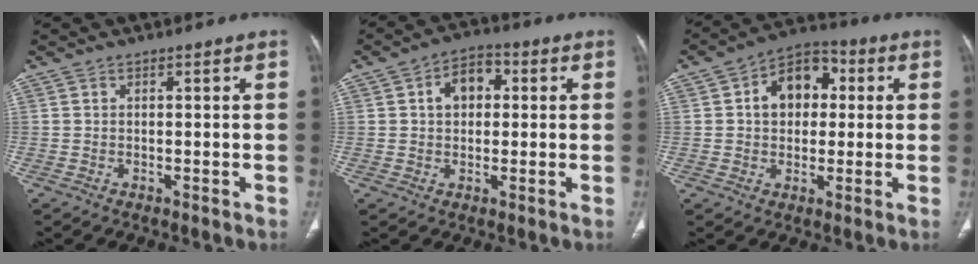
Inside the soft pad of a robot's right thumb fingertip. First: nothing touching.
{"total": 6.9, "force": [1.3, 5.0, 4.6], "torque": [-0.054, 0.014, 0.014]}
{"total": 11.0, "force": [1.9, 8.0, 7.2], "torque": [-0.075, 0.019, 0.021]}